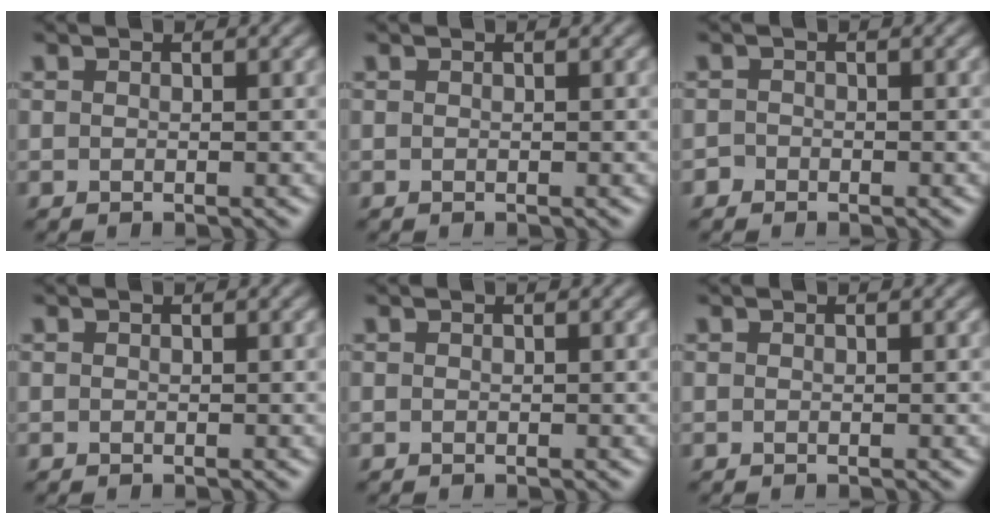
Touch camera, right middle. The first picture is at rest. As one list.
[{"total": 0.0}, {"total": 0.7, "force": [-0.5, 0.5, 0.0], "torque": [0.004, 0.000, -0.011]}, {"total": 0.0}, {"total": 0.0}, {"total": 0.0}]